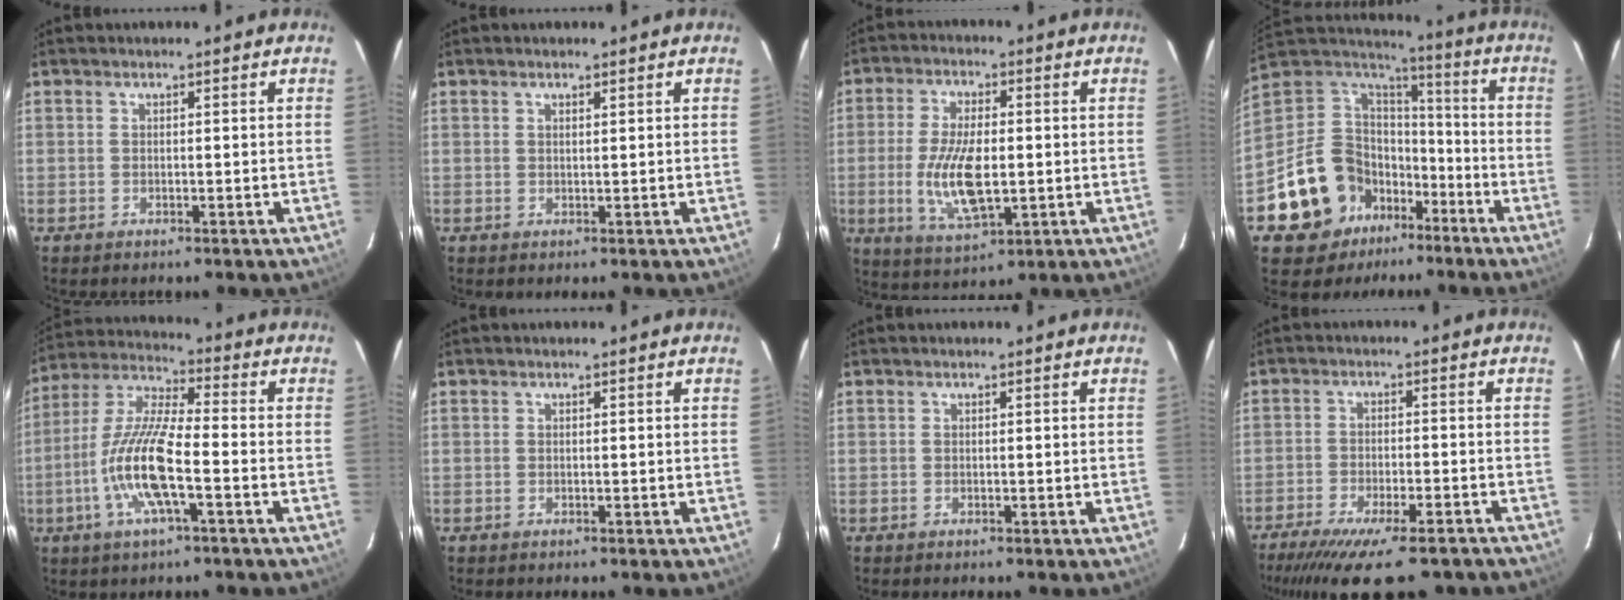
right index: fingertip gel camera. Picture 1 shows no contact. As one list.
[{"total": 0.6, "force": [0.5, 0.1, 0.4], "torque": [-0.006, 0.001, 0.009]}, {"total": 11.6, "force": [-1.4, 4.9, 10.4], "torque": [-0.210, -0.010, -0.023]}, {"total": 17.7, "force": [-10.5, 13.0, 5.9], "torque": [-0.160, 0.043, -0.167]}, {"total": 13.3, "force": [-4.1, 2.6, 12.4], "torque": [-0.259, -0.002, -0.086]}, {"total": 0.0}, {"total": 0.0}, {"total": 17.7, "force": [-14.3, 4.3, 9.6], "torque": [-0.188, -0.043, -0.211]}]